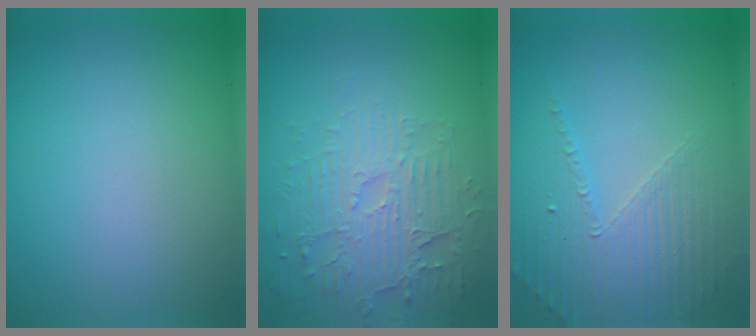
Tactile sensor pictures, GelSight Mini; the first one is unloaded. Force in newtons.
{"total": 4.1, "press": 3.7, "slide": 1.7}
{"total": 4.0, "press": 3.2, "slide": 2.3}